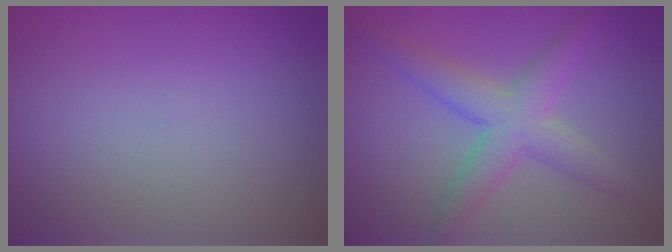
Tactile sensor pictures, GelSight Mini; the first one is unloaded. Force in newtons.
{"total": 4.1, "press": 4.1, "slide": 0.1}